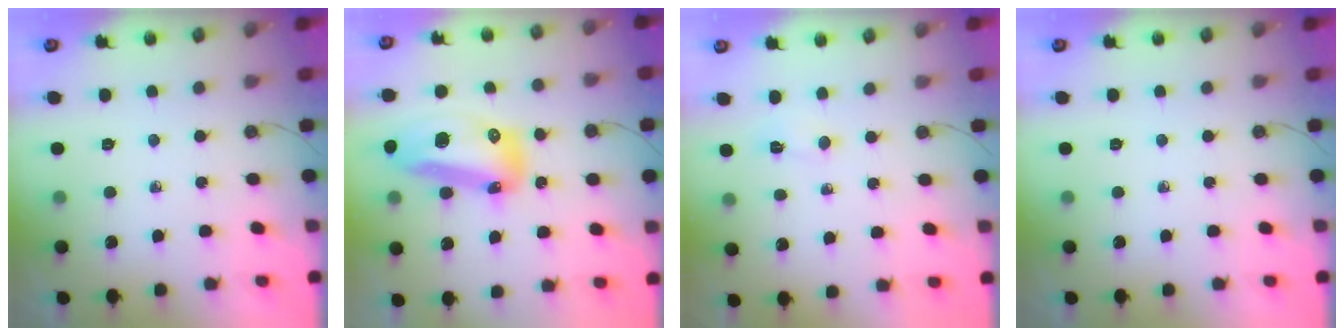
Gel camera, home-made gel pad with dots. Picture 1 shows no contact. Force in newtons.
{"total": 17.9, "press": 17.7, "slide": 2.7}
{"total": 2.3, "press": 2.3, "slide": 0.5}
{"total": 0.0}